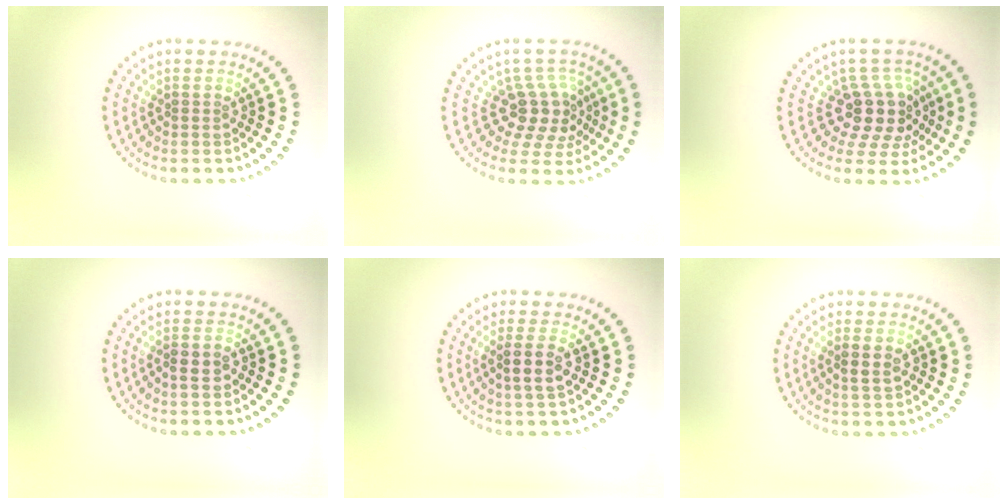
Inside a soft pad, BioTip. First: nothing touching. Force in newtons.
{"total": 4.1, "press": 3.1, "slide": 2.6}
{"total": 4.3, "press": 3.4, "slide": 2.8}
{"total": 1.2, "press": 1.1, "slide": 0.5}
{"total": 2.6, "press": 2.3, "slide": 1.2}
{"total": 1.7, "press": 1.6, "slide": 0.2}